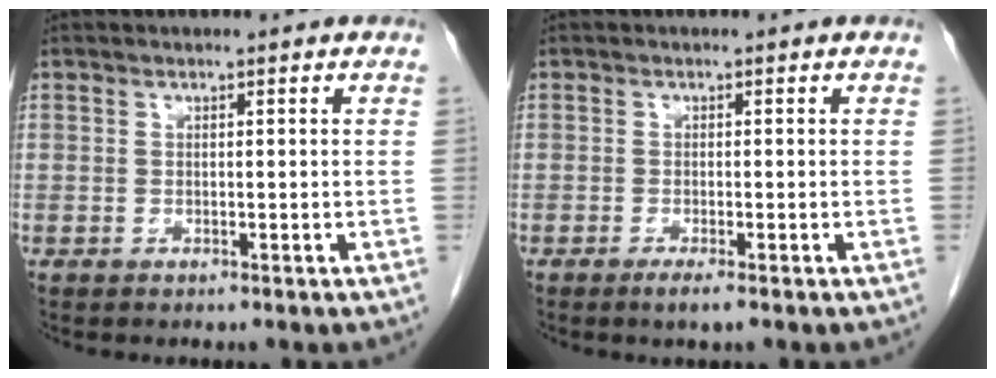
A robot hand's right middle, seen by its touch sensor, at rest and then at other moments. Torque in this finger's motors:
{"motor_torque": [0.26, -0.16, 0.05, 0.01]}